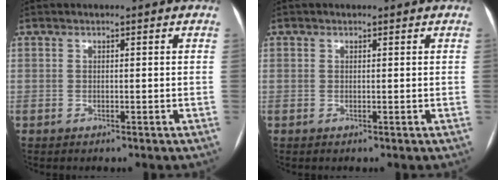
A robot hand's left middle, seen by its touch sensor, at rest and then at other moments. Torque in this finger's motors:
{"motor_torque": [0.35, -0.66, 0.18, -0.01]}